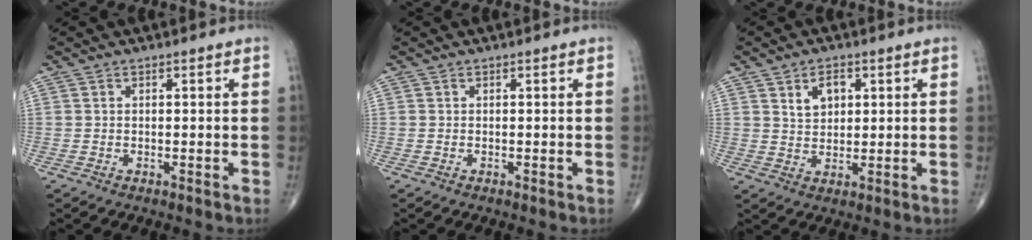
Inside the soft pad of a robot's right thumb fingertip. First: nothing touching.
{"total": 0.0}
{"total": 4.8, "force": [2.0, 3.1, 3.1], "torque": [-0.034, -0.010, 0.036]}